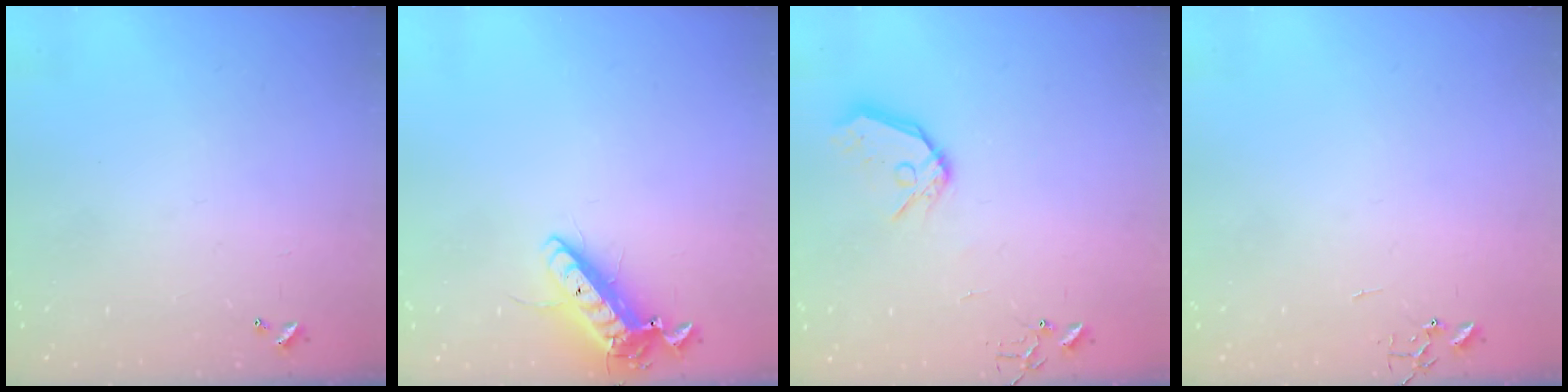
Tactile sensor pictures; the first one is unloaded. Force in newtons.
{"total": 14.3, "press": 14.0, "slide": 2.8}
{"total": 11.3, "press": 11.2, "slide": 1.5}
{"total": 0.0}